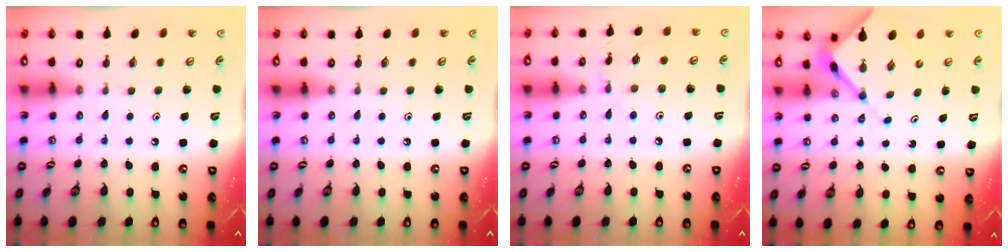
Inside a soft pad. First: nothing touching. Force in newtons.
{"total": 0.0}
{"total": 5.8, "press": 5.8, "slide": 0.7}
{"total": 7.5, "press": 7.5, "slide": 0.6}